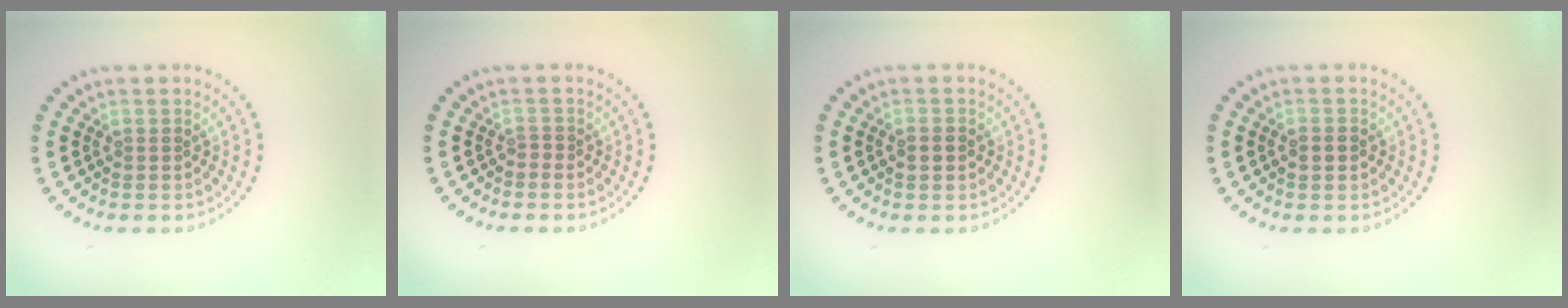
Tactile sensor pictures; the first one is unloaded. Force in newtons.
{"total": 0.5, "press": 0.3, "slide": 0.4}
{"total": 1.7, "press": 1.7, "slide": 0.0}
{"total": 1.7, "press": 1.7, "slide": 0.0}